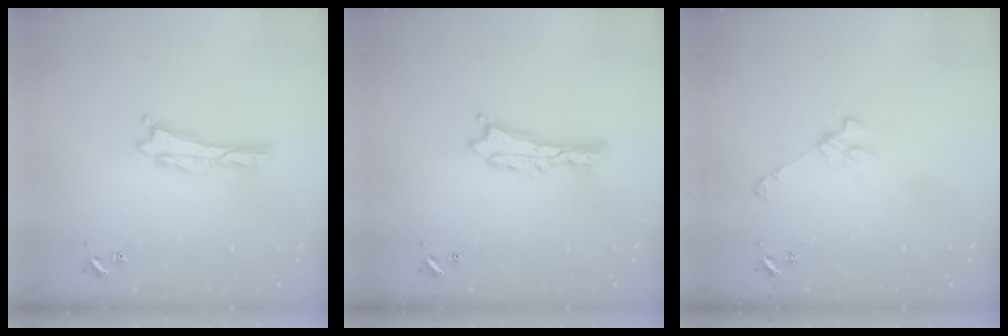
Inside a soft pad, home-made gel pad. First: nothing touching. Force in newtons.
{"total": 1.1, "press": 1.1, "slide": 0.2}
{"total": 2.4, "press": 2.4, "slide": 0.3}